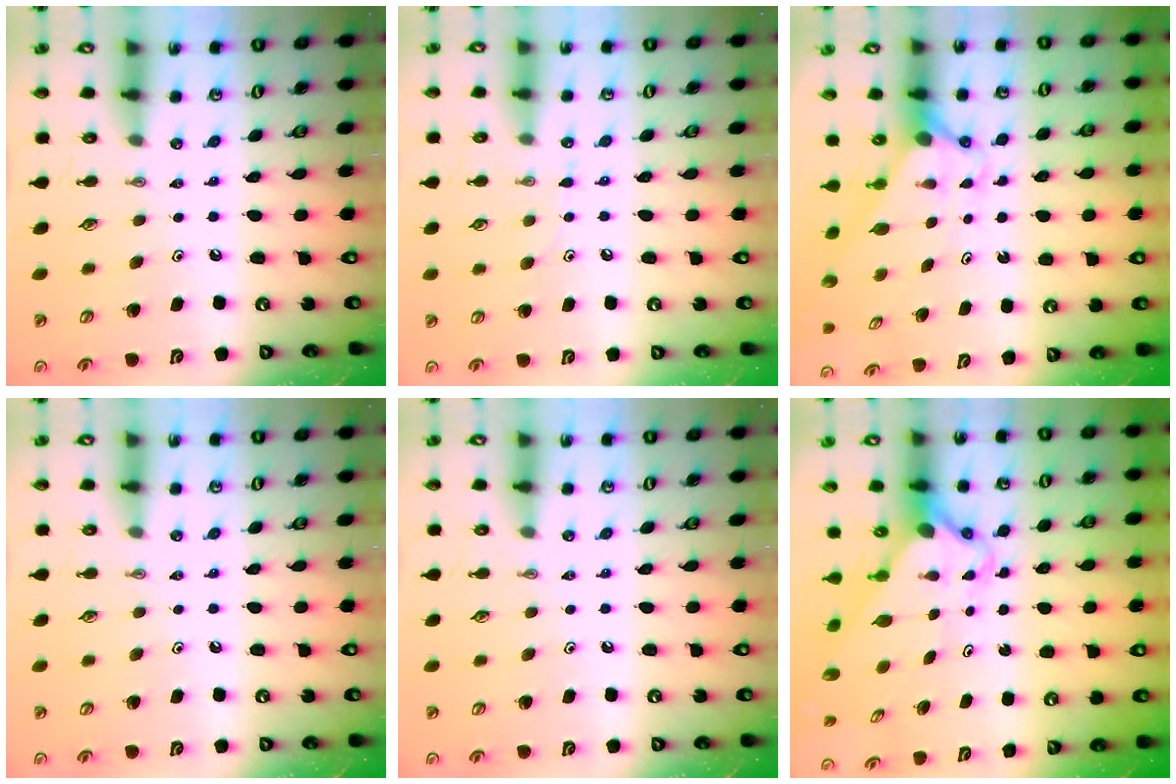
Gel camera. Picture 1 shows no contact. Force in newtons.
{"total": 4.9, "press": 4.8, "slide": 0.5}
{"total": 2.7, "press": 2.7, "slide": 0.0}
{"total": 0.0}
{"total": 0.0}
{"total": 3.8, "press": 3.7, "slide": 0.3}